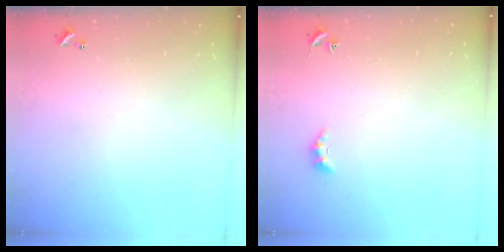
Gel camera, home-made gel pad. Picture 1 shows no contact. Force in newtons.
{"total": 2.4, "press": 2.4, "slide": 0.6}